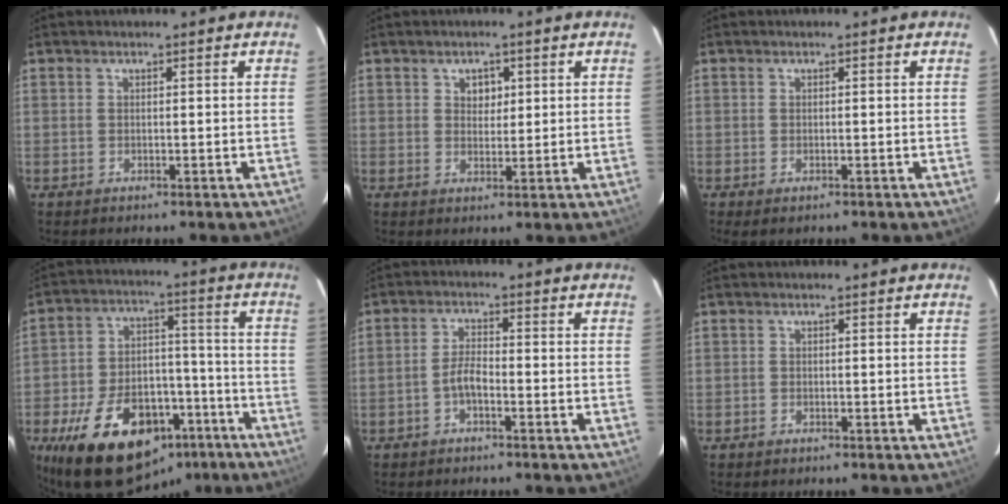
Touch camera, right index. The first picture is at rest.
{"total": 2.7, "force": [1.0, 2.3, 1.1], "torque": [-0.010, 0.008, 0.017]}
{"total": 1.2, "force": [-0.7, 0.4, 0.9], "torque": [-0.016, -0.007, -0.012]}
{"total": 22.4, "force": [-13.5, 12.9, 12.5], "torque": [-0.240, 0.026, -0.189]}
{"total": 3.1, "force": [-1.8, 0.9, 2.3], "torque": [-0.052, 0.009, -0.036]}
{"total": 0.5, "force": [-0.5, 0.2, 0.0], "torque": [-0.002, 0.001, -0.011]}